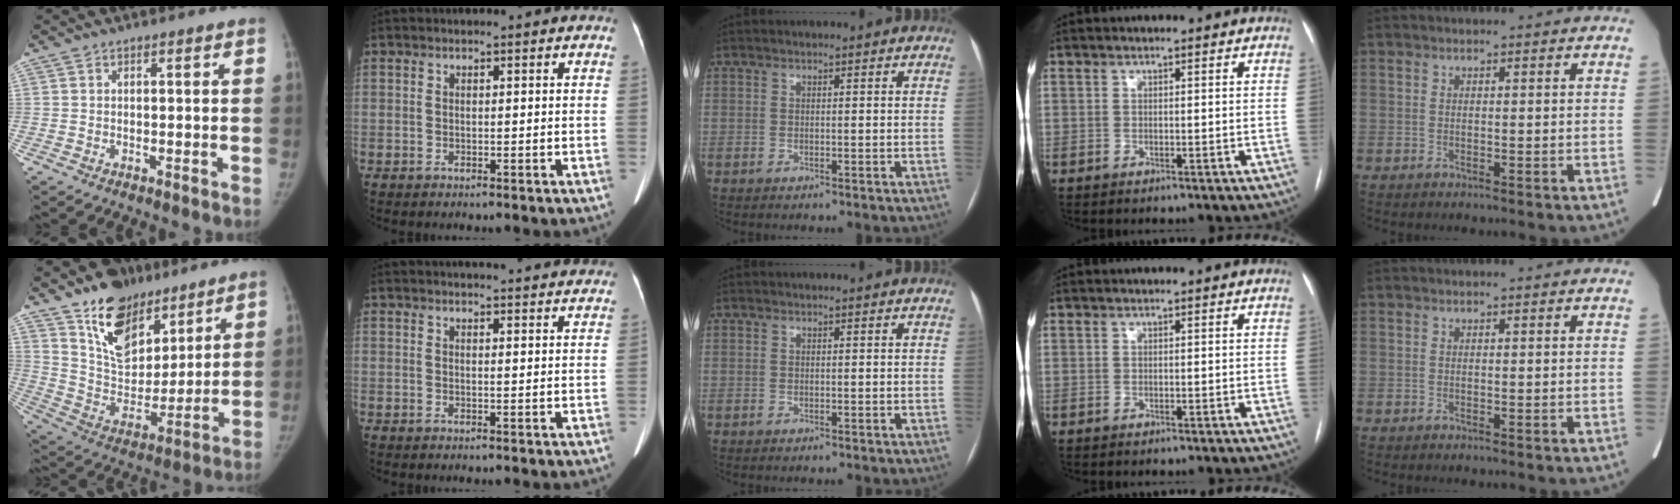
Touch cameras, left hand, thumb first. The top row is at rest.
{"thumb": {"total": 17.9, "force": [11.9, 10.5, 8.3], "torque": [-0.081, -0.068, 0.216]}, "index": {"total": 12.3, "force": [11.7, 1.2, 3.7], "torque": [-0.037, 0.014, 0.127]}}